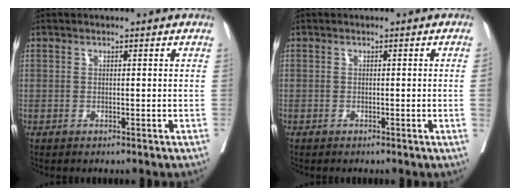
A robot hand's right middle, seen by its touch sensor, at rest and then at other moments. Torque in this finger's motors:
{"motor_torque": [-0.07, -0.75, -0.57, -0.21]}